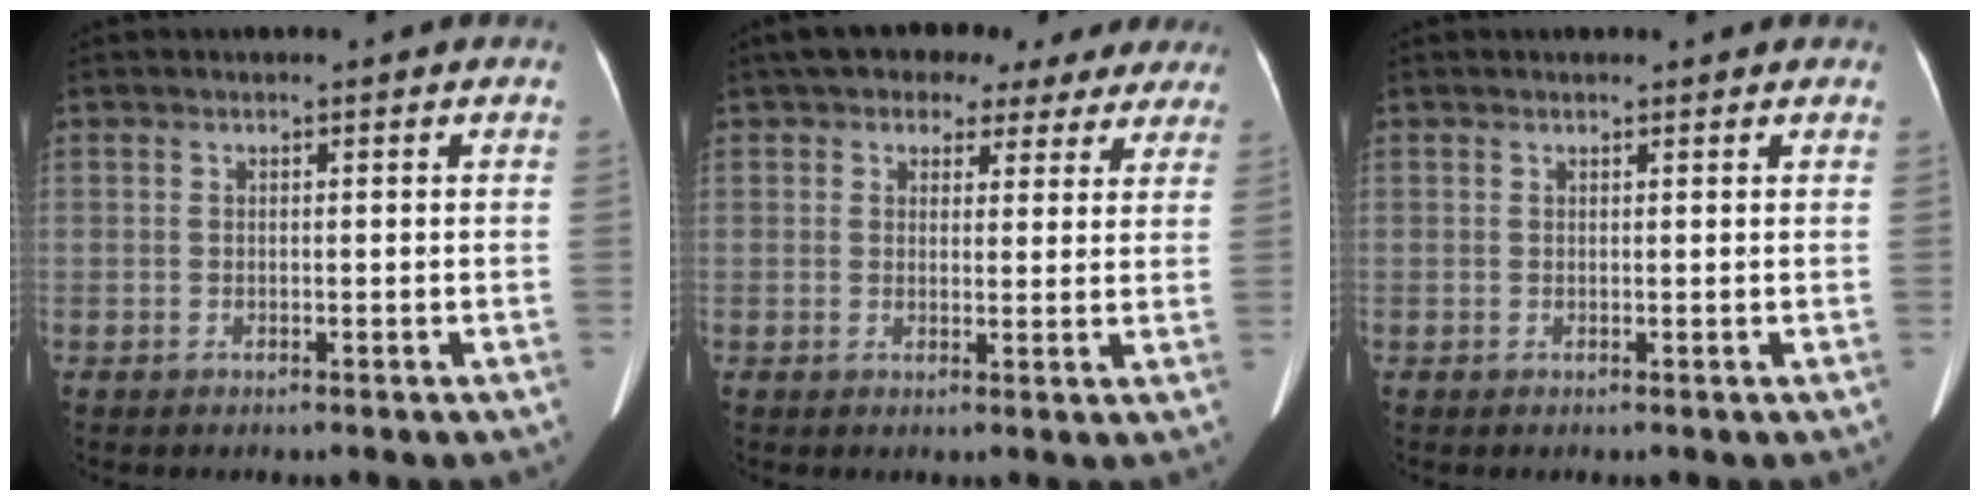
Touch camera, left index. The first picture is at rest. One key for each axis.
{"total": 12.1, "fx": 9.4, "fy": 6.1, "fz": 4.5, "tx": -0.034, "ty": 0.025, "tz": 0.106}
{"total": 2.0, "fx": 1.8, "fy": 0.4, "fz": 0.7, "tx": -0.010, "ty": 0.003, "tz": 0.018}